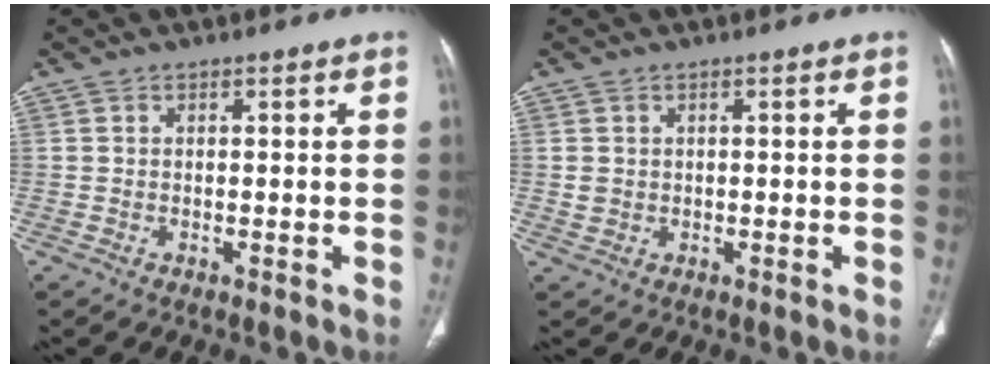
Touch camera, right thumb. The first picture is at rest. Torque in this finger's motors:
{"motor_torque": [-0.27, -0.26, -0.17, 0.10, -0.05]}